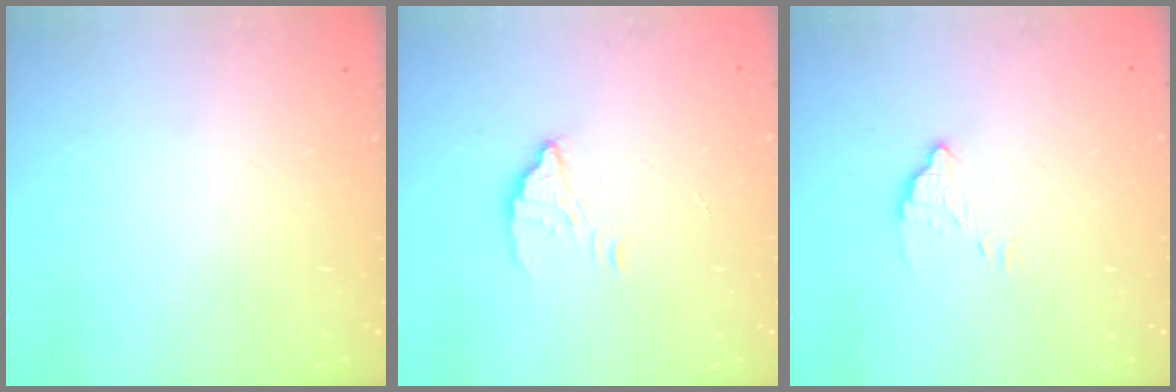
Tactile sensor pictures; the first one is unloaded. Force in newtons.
{"total": 2.8, "press": 2.8, "slide": 0.2}
{"total": 2.6, "press": 2.6, "slide": 0.0}